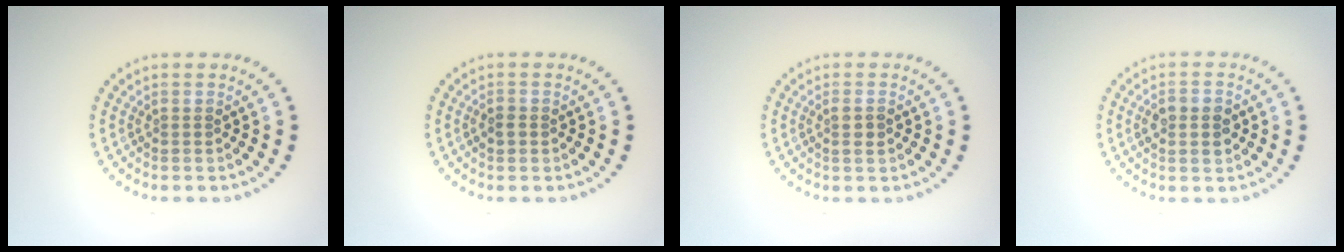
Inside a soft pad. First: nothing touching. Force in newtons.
{"total": 1.1, "press": 1.1, "slide": 0.1}
{"total": 1.2, "press": 1.1, "slide": 0.5}
{"total": 2.7, "press": 2.7, "slide": 0.2}